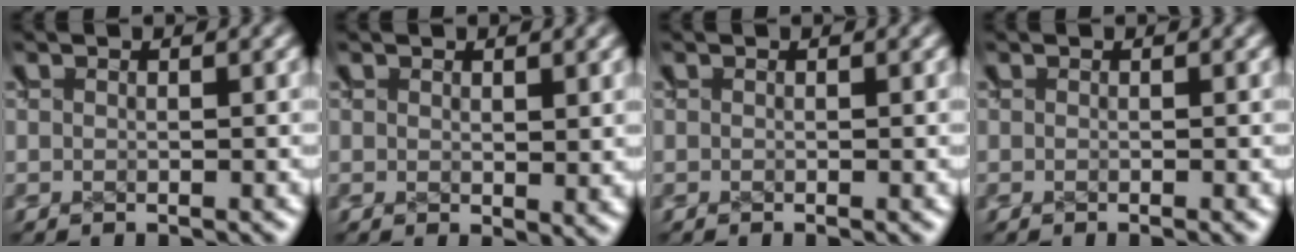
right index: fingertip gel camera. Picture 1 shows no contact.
{"total": 0.9, "force": [0.4, 0.2, 0.8], "torque": [-0.011, -0.009, 0.011]}
{"total": 0.0}
{"total": 0.5, "force": [-0.3, 0.1, 0.4], "torque": [-0.001, -0.001, -0.005]}